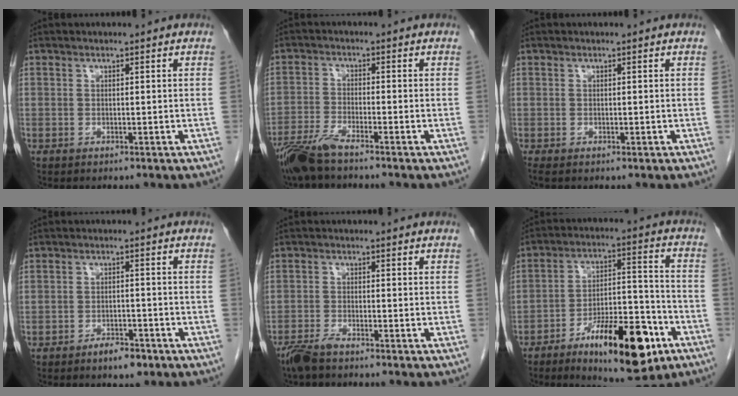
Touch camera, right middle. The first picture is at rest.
{"total": 5.9, "force": [-4.8, 0.4, 3.4], "torque": [-0.074, -0.019, -0.098]}
{"total": 0.6, "force": [-0.3, 0.2, 0.5], "torque": [-0.011, -0.003, -0.003]}
{"total": 3.4, "force": [-2.4, 1.3, 1.9], "torque": [-0.032, 0.001, -0.035]}
{"total": 3.2, "force": [-2.7, 0.5, 1.8], "torque": [-0.039, -0.007, -0.052]}
{"total": 16.6, "force": [-8.9, 4.7, 13.2], "torque": [-0.200, 0.009, -0.133]}